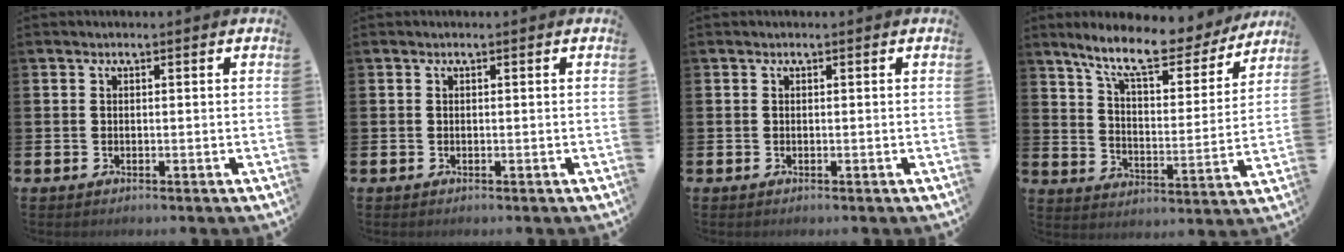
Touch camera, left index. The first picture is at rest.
{"total": 0.0}
{"total": 0.0}
{"total": 11.2, "force": [9.7, 2.7, 5.0], "torque": [-0.123, -0.054, 0.166]}